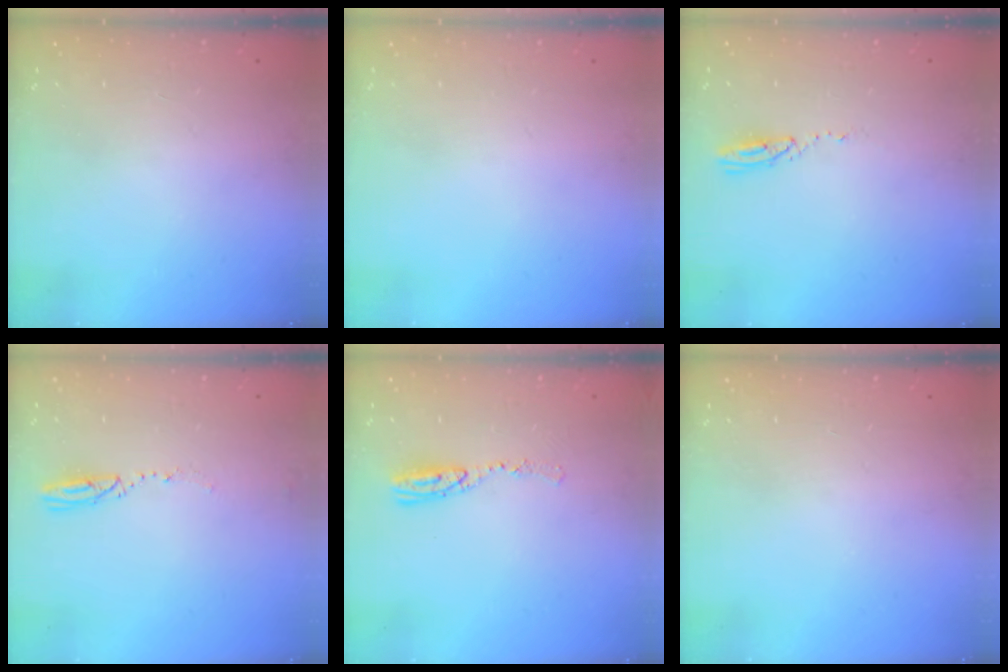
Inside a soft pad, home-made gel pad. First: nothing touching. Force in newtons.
{"total": 0.0}
{"total": 3.5, "press": 3.5, "slide": 0.3}
{"total": 3.2, "press": 3.2, "slide": 0.4}
{"total": 8.1, "press": 8.1, "slide": 0.6}
{"total": 0.0}